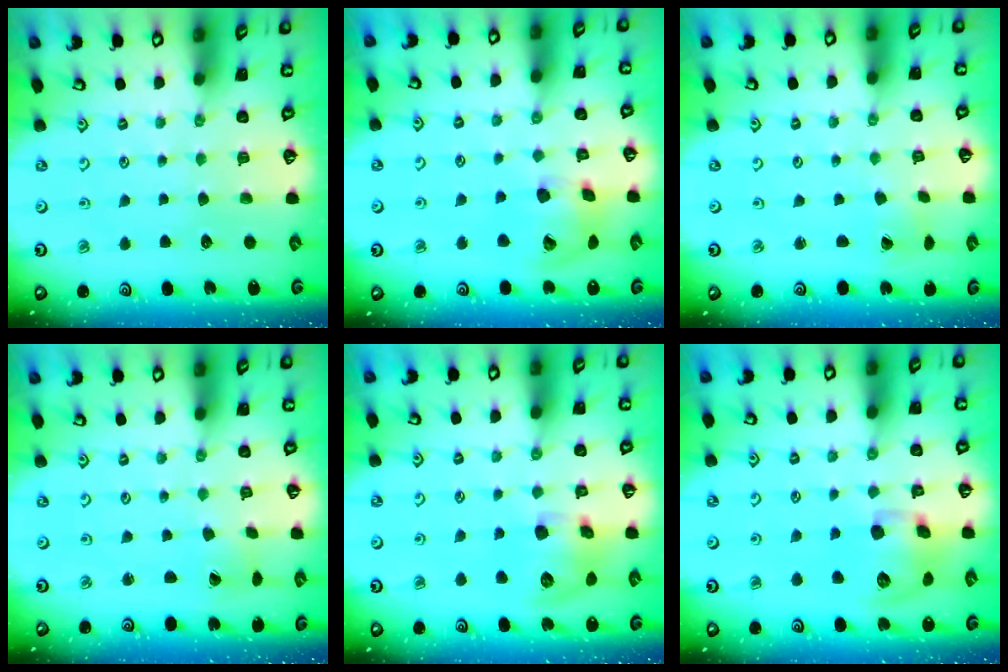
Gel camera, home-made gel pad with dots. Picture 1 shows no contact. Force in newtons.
{"total": 14.9, "press": 14.7, "slide": 2.4}
{"total": 1.2, "press": 1.1, "slide": 0.4}
{"total": 1.6, "press": 1.5, "slide": 0.3}
{"total": 11.6, "press": 11.5, "slide": 1.8}
{"total": 13.4, "press": 13.2, "slide": 2.0}